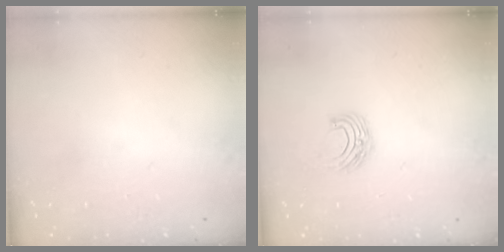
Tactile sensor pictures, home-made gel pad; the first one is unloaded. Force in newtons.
{"total": 6.3, "press": 6.3, "slide": 0.5}